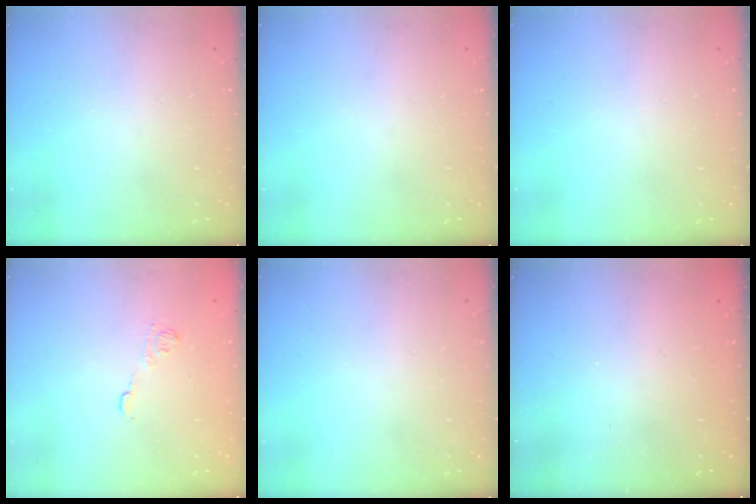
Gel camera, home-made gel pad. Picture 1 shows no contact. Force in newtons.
{"total": 0.0}
{"total": 0.0}
{"total": 7.5, "press": 7.4, "slide": 1.3}
{"total": 0.0}
{"total": 1.5, "press": 1.4, "slide": 0.6}